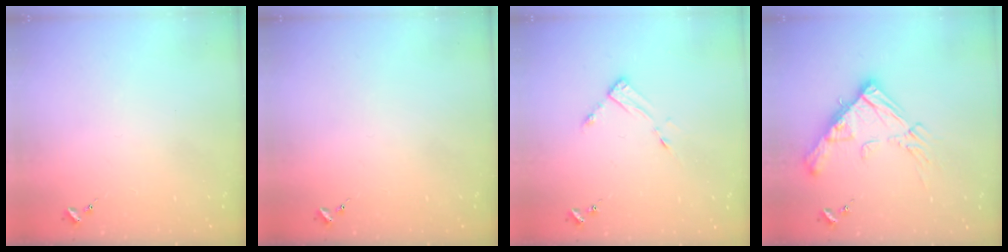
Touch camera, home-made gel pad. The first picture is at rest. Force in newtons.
{"total": 0.0}
{"total": 3.5, "press": 3.5, "slide": 0.4}
{"total": 17.3, "press": 17.2, "slide": 1.7}